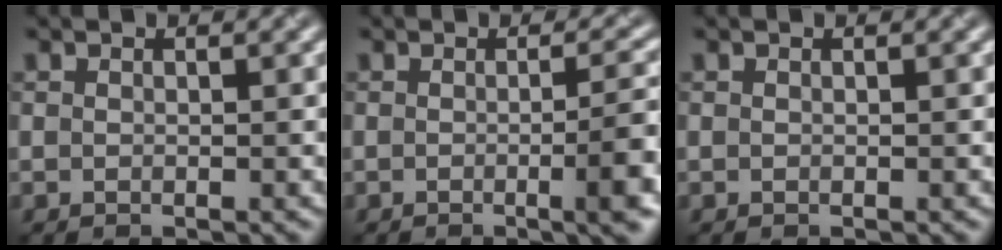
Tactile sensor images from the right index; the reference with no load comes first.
{"total": 4.6, "force": [-1.1, 0.9, 4.4], "torque": [-0.056, 0.002, -0.016]}
{"total": 0.0}